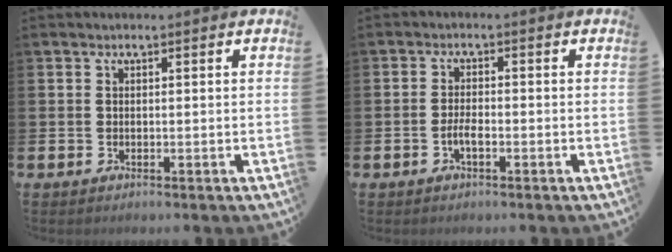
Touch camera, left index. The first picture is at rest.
{"total": 2.0, "force": [-0.9, 0.7, 1.7], "torque": [-0.028, 0.001, -0.018]}